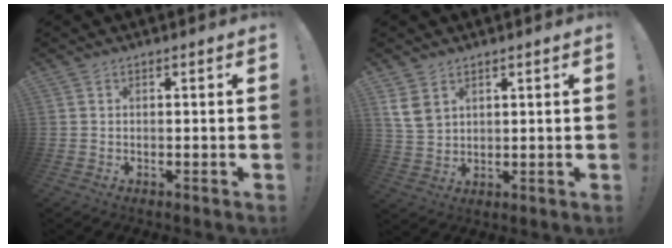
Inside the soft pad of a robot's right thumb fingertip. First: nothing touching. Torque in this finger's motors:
{"motor_torque": [-0.22, 0.36, 0.32, 0.23, 0.02]}